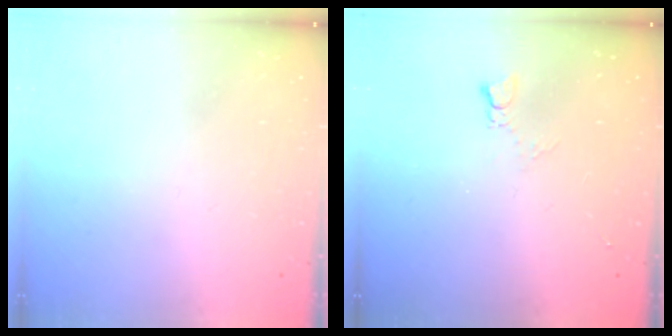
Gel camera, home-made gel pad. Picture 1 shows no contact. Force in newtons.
{"total": 2.1, "press": 2.1, "slide": 0.3}